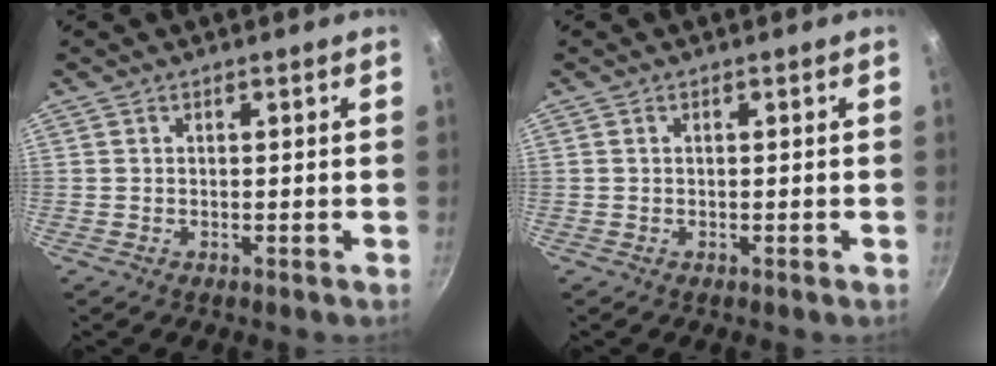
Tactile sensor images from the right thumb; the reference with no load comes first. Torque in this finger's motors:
{"motor_torque": [-0.32, 0.07, -0.37, 0.03, -0.02]}